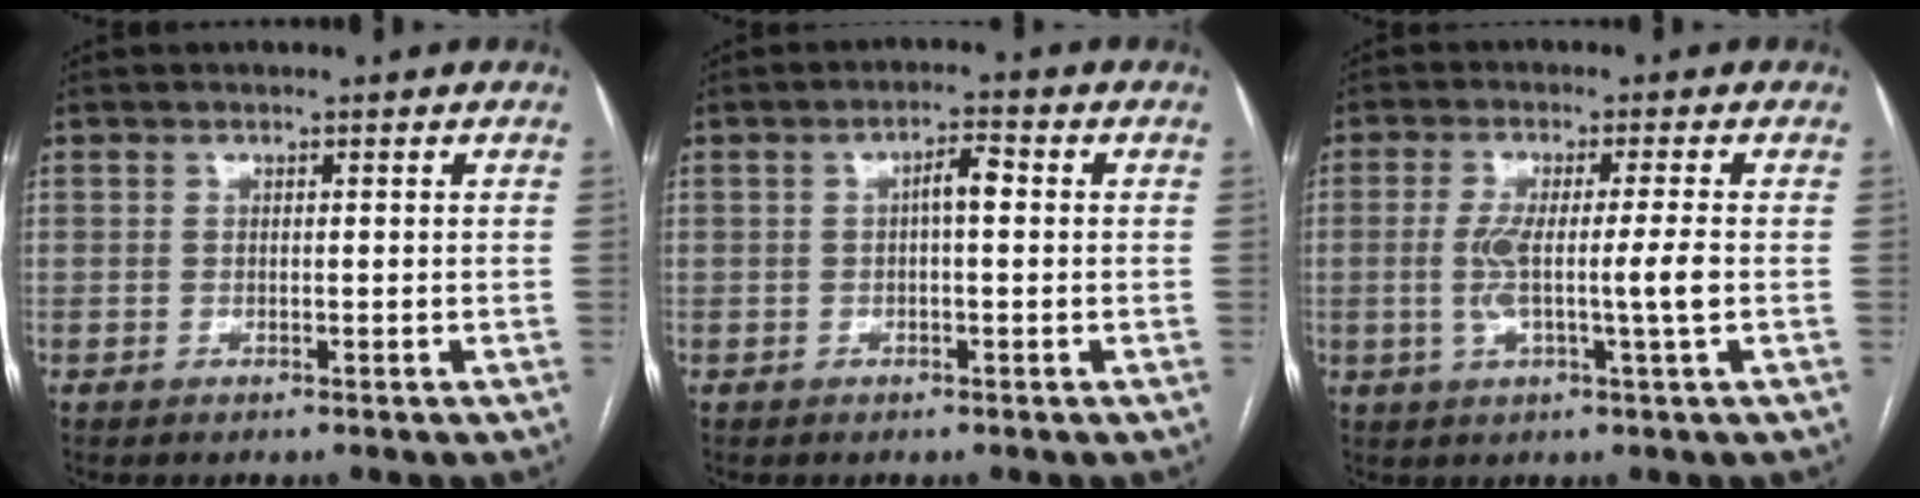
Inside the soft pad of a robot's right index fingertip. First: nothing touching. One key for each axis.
{"total": 3.0, "fx": 0.2, "fy": 0.8, "fz": 2.9, "tx": -0.048, "ty": 0.010, "tz": 0.002}
{"total": 6.7, "fx": -0.8, "fy": -0.6, "fz": 6.6, "tx": -0.129, "ty": -0.004, "tz": -0.014}